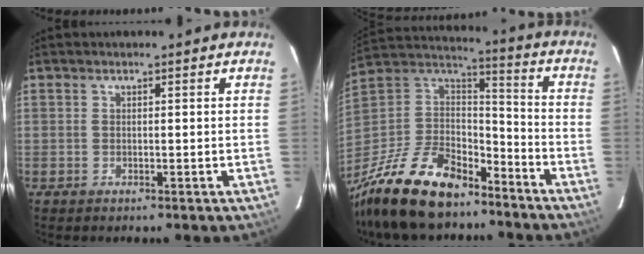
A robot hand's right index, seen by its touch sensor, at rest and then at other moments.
{"total": 24.9, "force": [-18.0, 10.9, 13.3], "torque": [-0.293, -0.007, -0.308]}